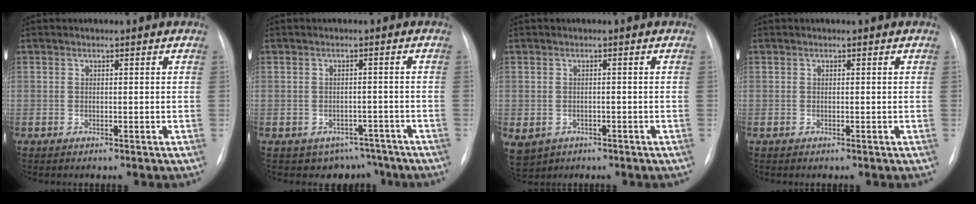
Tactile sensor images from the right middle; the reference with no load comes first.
{"total": 5.2, "force": [-4.0, 3.2, -0.1], "torque": [0.021, 0.020, -0.048]}
{"total": 7.7, "force": [-3.5, 6.4, 2.7], "torque": [-0.072, 0.001, -0.041]}
{"total": 0.0}